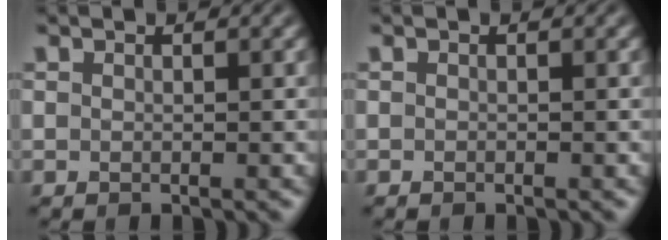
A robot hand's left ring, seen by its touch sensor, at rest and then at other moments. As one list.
[{"total": 0.0}]